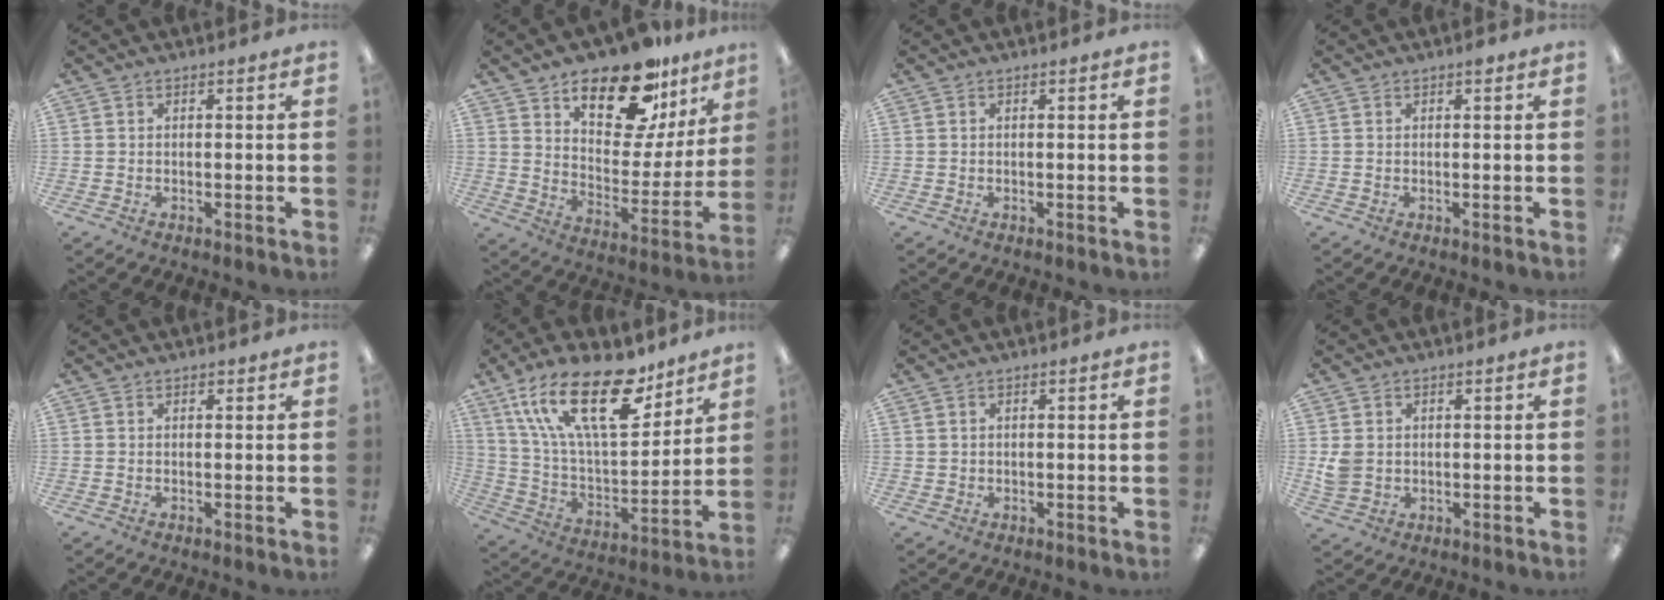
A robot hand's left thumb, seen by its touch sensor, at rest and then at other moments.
{"total": 20.0, "force": [14.2, 8.7, 11.1], "torque": [-0.171, -0.091, 0.241]}
{"total": 0.0}
{"total": 0.8, "force": [0.6, 0.2, 0.6], "torque": [-0.005, 0.000, 0.007]}
{"total": 0.6, "force": [0.5, 0.3, 0.2], "torque": [0.004, -0.003, 0.007]}
{"total": 24.5, "force": [14.6, 10.2, 16.7], "torque": [-0.306, -0.073, 0.251]}
{"total": 1.0, "force": [0.4, 0.9, 0.0], "torque": [-0.001, 0.004, 0.007]}
{"total": 4.3, "force": [0.9, 3.8, 2.0], "torque": [-0.031, 0.005, 0.019]}